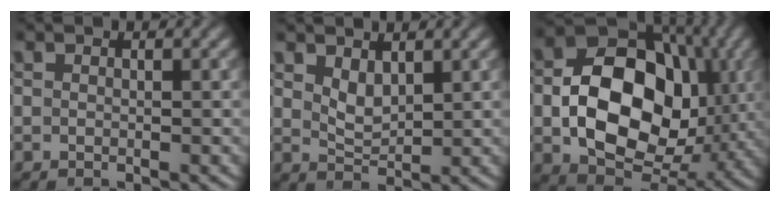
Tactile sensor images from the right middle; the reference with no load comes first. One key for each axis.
{"total": 2.2, "fx": 1.3, "fy": 1.1, "fz": 1.4, "tx": -0.031, "ty": -0.006, "tz": 0.032}
{"total": 13.1, "fx": -0.6, "fy": 9.5, "fz": 8.9, "tx": -0.144, "ty": -0.002, "tz": -0.009}